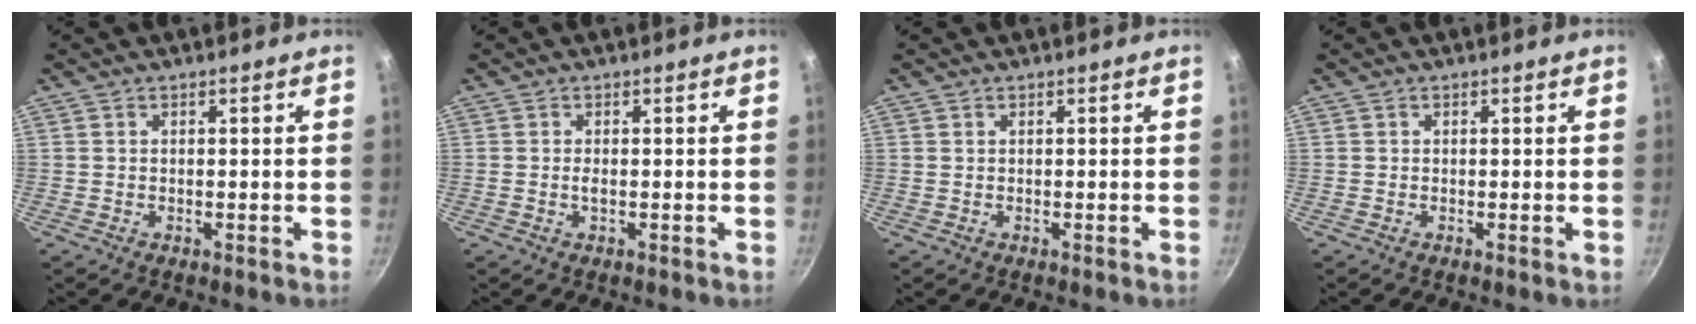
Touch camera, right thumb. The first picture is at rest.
{"total": 0.9, "force": [-0.1, 0.3, 0.9], "torque": [-0.020, 0.000, -0.004]}
{"total": 0.0}
{"total": 0.0}